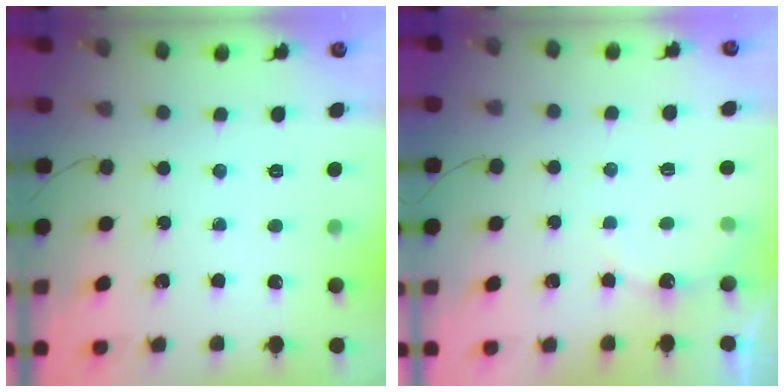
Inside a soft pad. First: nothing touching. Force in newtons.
{"total": 5.6, "press": 5.5, "slide": 1.1}